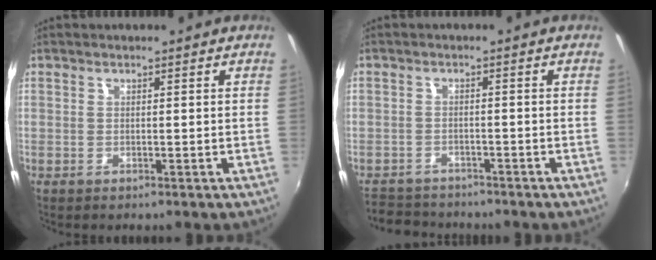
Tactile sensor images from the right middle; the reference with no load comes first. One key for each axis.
{"total": 5.7, "fx": -5.2, "fy": 2.3, "fz": 0.7, "tx": -0.035, "ty": 0.007, "tz": -0.089}